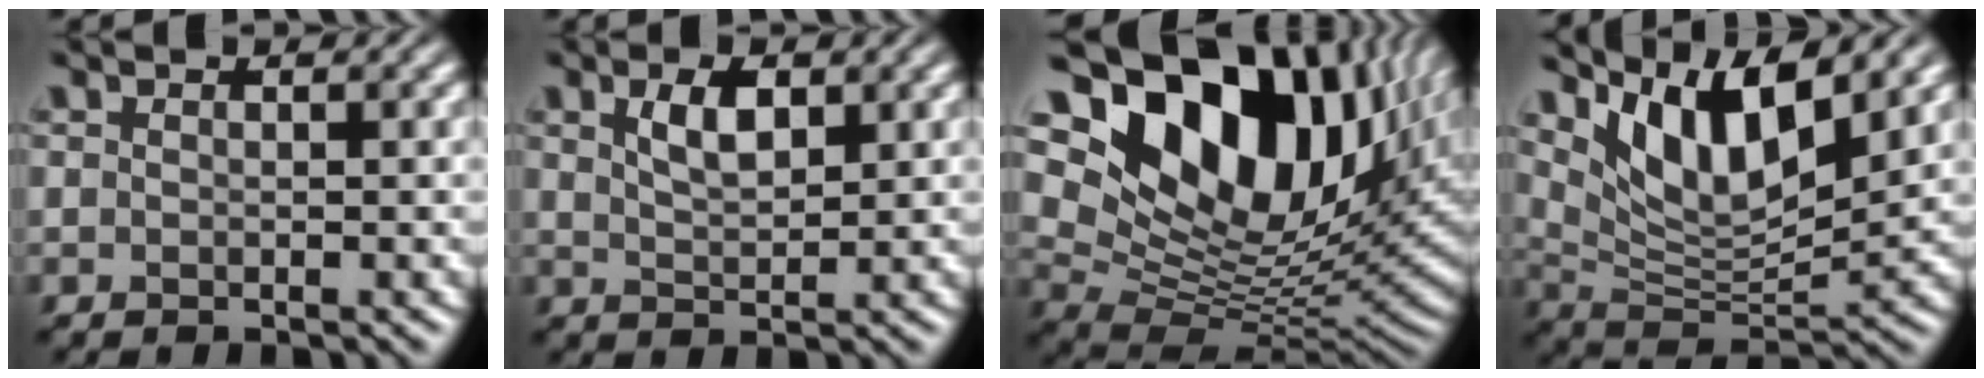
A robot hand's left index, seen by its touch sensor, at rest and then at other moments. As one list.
[{"total": 2.9, "force": [1.4, 1.2, 2.2], "torque": [-0.046, 0.002, 0.028]}, {"total": 18.1, "force": [8.5, 10.7, 11.8], "torque": [-0.220, 0.027, 0.154]}, {"total": 8.8, "force": [5.0, 3.1, 6.6], "torque": [-0.122, -0.010, 0.097]}]